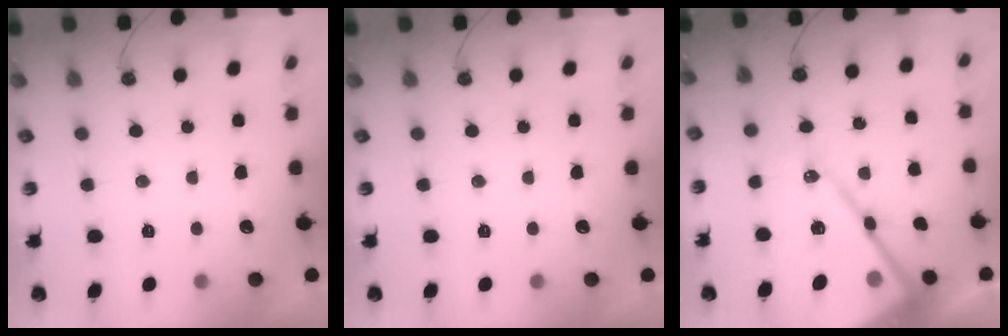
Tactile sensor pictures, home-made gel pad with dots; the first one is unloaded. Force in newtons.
{"total": 0.0}
{"total": 22.3, "press": 22.2, "slide": 2.4}